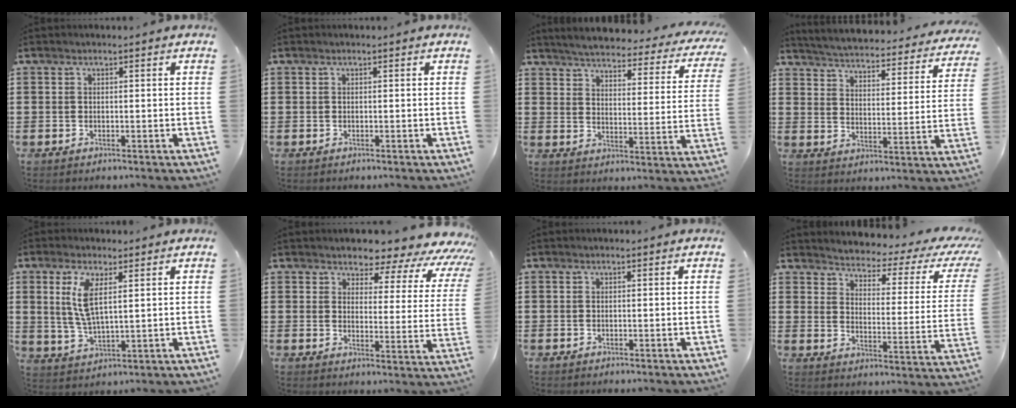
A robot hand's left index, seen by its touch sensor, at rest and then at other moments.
{"total": 0.0}
{"total": 4.3, "force": [4.1, -0.2, 1.3], "torque": [-0.048, -0.035, 0.064]}
{"total": 3.9, "force": [3.8, -0.4, 0.6], "torque": [-0.035, -0.038, 0.058]}
{"total": 6.5, "force": [2.6, 2.5, 5.5], "torque": [-0.132, -0.001, 0.041]}
{"total": 4.7, "force": [4.1, 1.8, 1.3], "torque": [-0.037, -0.035, 0.064]}
{"total": 0.0}
{"total": 2.8, "force": [2.4, 0.6, 1.4], "torque": [-0.037, -0.029, 0.030]}